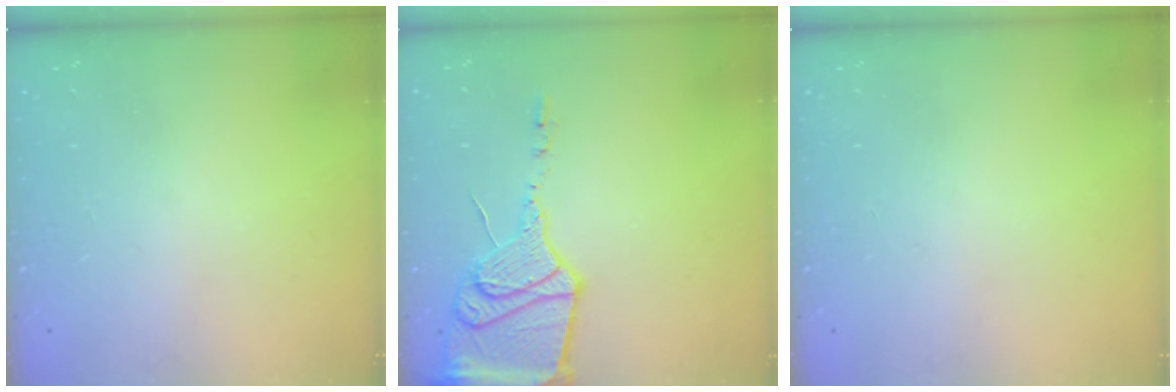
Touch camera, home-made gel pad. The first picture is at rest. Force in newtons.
{"total": 16.9, "press": 16.8, "slide": 1.6}
{"total": 0.0}